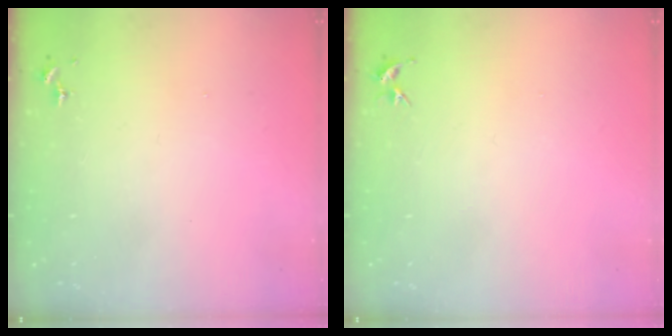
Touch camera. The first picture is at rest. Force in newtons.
{"total": 3.3, "press": 3.3, "slide": 0.4}